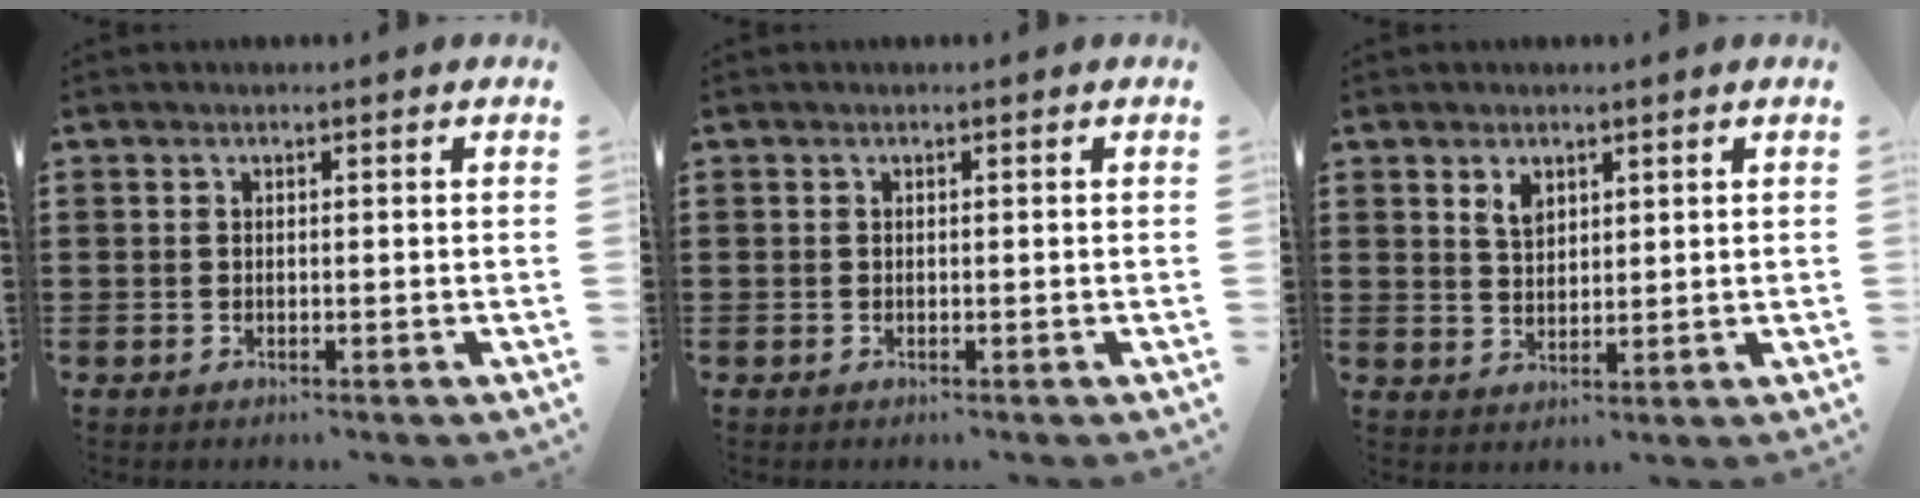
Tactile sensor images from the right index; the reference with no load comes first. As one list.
[{"total": 0.0}, {"total": 2.8, "force": [1.8, 1.7, 1.4], "torque": [-0.034, 0.004, 0.033]}]